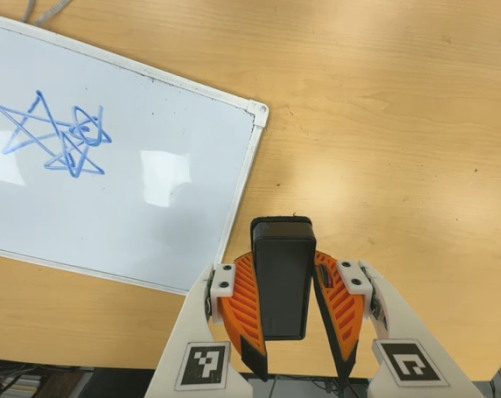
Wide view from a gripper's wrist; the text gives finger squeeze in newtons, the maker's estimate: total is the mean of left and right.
{"total": 9.8, "left": 8.3, "right": 11.4}